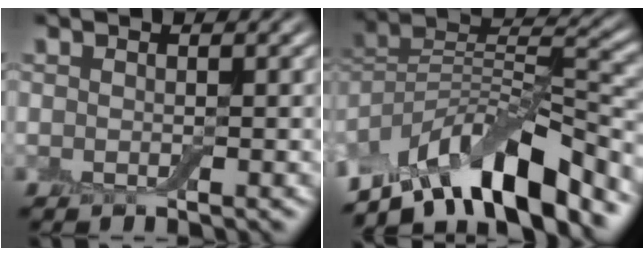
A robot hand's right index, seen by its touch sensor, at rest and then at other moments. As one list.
[{"total": 11.5, "force": [-7.7, 3.8, 7.6], "torque": [-0.120, 0.026, -0.142]}]